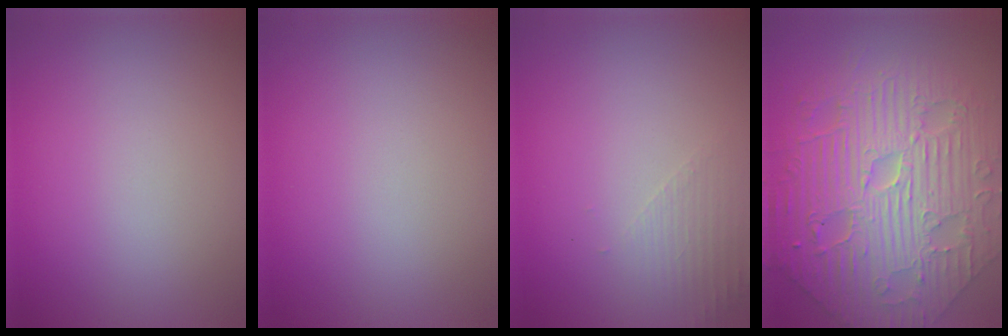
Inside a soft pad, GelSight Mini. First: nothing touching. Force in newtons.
{"total": 0.0}
{"total": 1.6, "press": 1.6, "slide": 0.4}
{"total": 9.9, "press": 7.4, "slide": 6.6}